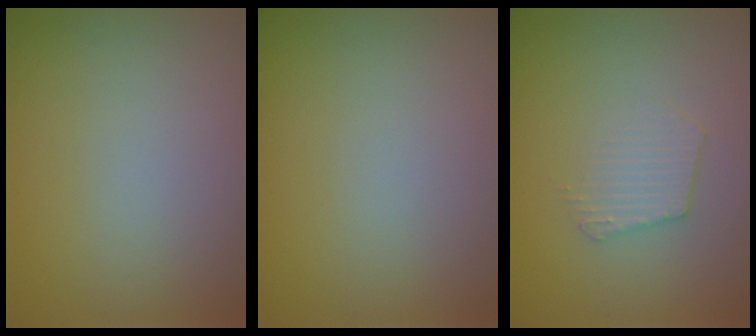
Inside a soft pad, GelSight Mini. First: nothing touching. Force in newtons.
{"total": 0.0}
{"total": 2.1, "press": 2.0, "slide": 0.4}